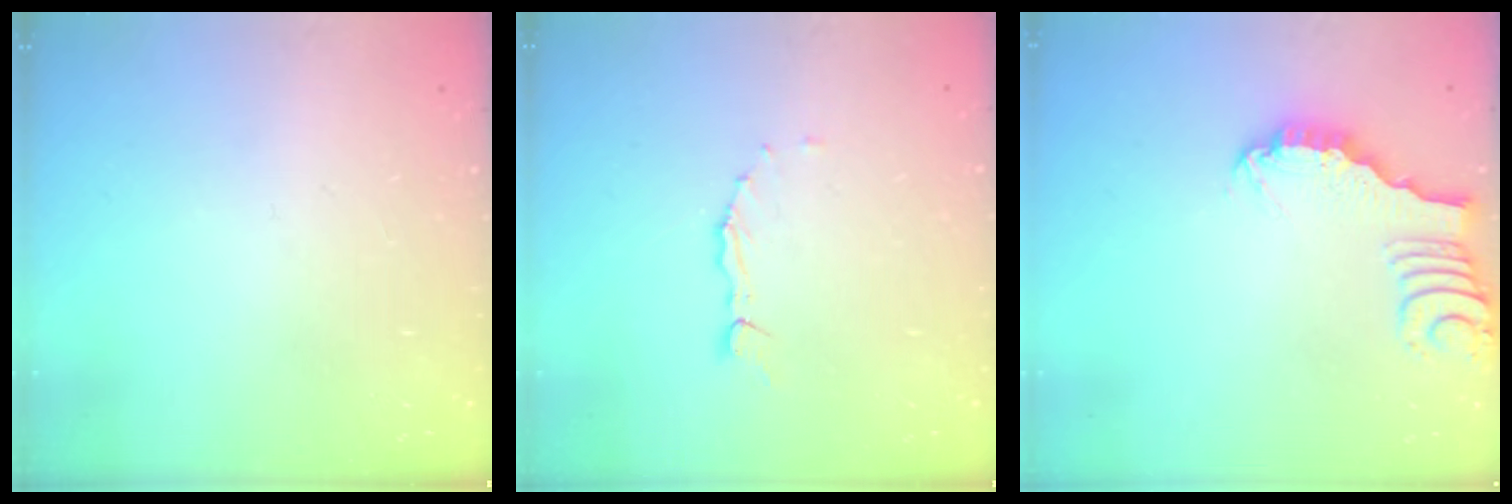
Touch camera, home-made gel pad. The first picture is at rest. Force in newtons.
{"total": 1.5, "press": 1.5, "slide": 0.2}
{"total": 3.7, "press": 3.7, "slide": 0.2}